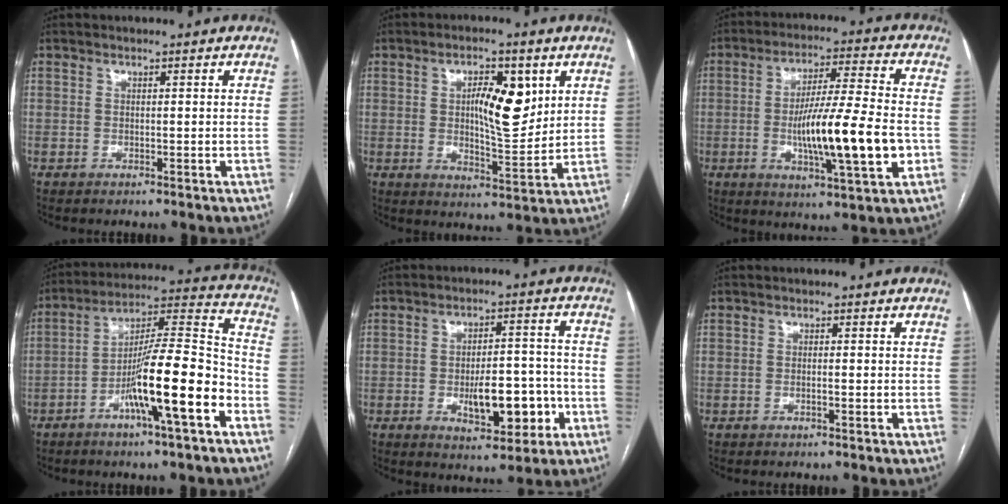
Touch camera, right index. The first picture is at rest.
{"total": 9.2, "force": [2.7, 3.1, 8.2], "torque": [-0.131, 0.005, 0.047]}
{"total": 15.6, "force": [-2.9, 1.1, 15.3], "torque": [-0.262, -0.009, -0.047]}
{"total": 15.7, "force": [-6.6, 0.9, 14.2], "torque": [-0.239, 0.005, -0.112]}
{"total": 9.8, "force": [-2.9, 3.8, 8.6], "torque": [-0.125, 0.012, -0.037]}
{"total": 0.6, "force": [-0.2, 0.0, 0.6], "torque": [-0.011, 0.000, -0.003]}